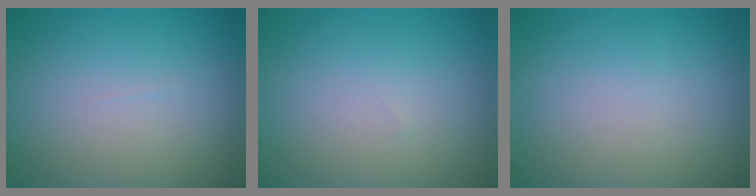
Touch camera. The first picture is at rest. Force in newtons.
{"total": 0.0}
{"total": 0.0}